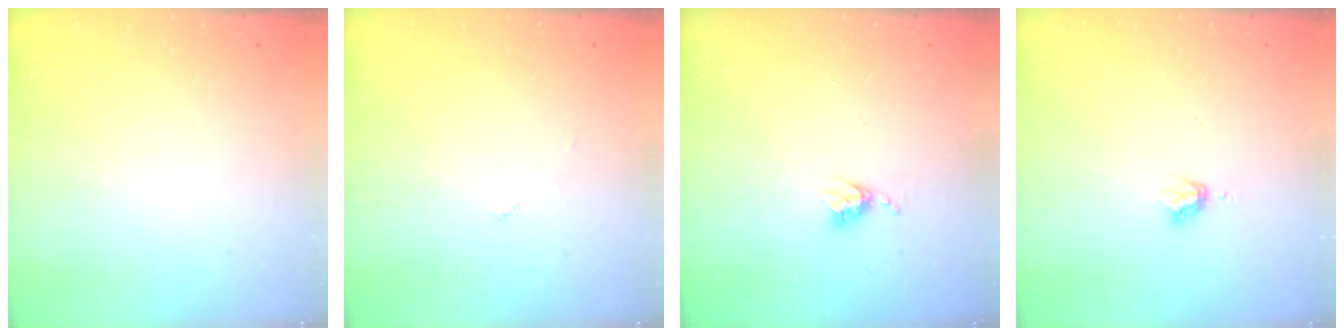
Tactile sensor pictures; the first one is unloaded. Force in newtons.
{"total": 3.0, "press": 3.0, "slide": 0.2}
{"total": 4.8, "press": 4.8, "slide": 0.4}
{"total": 2.9, "press": 2.8, "slide": 0.4}